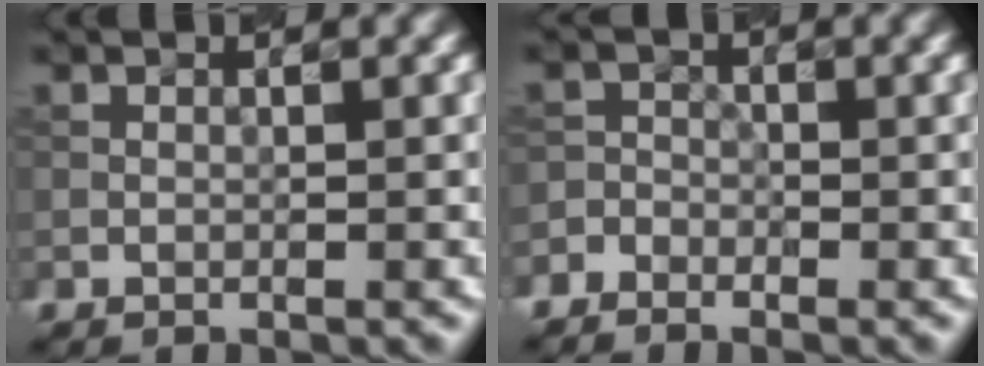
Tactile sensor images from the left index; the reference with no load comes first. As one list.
[{"total": 1.8, "force": [-1.5, 1.0, 0.2], "torque": [0.004, 0.004, -0.035]}]